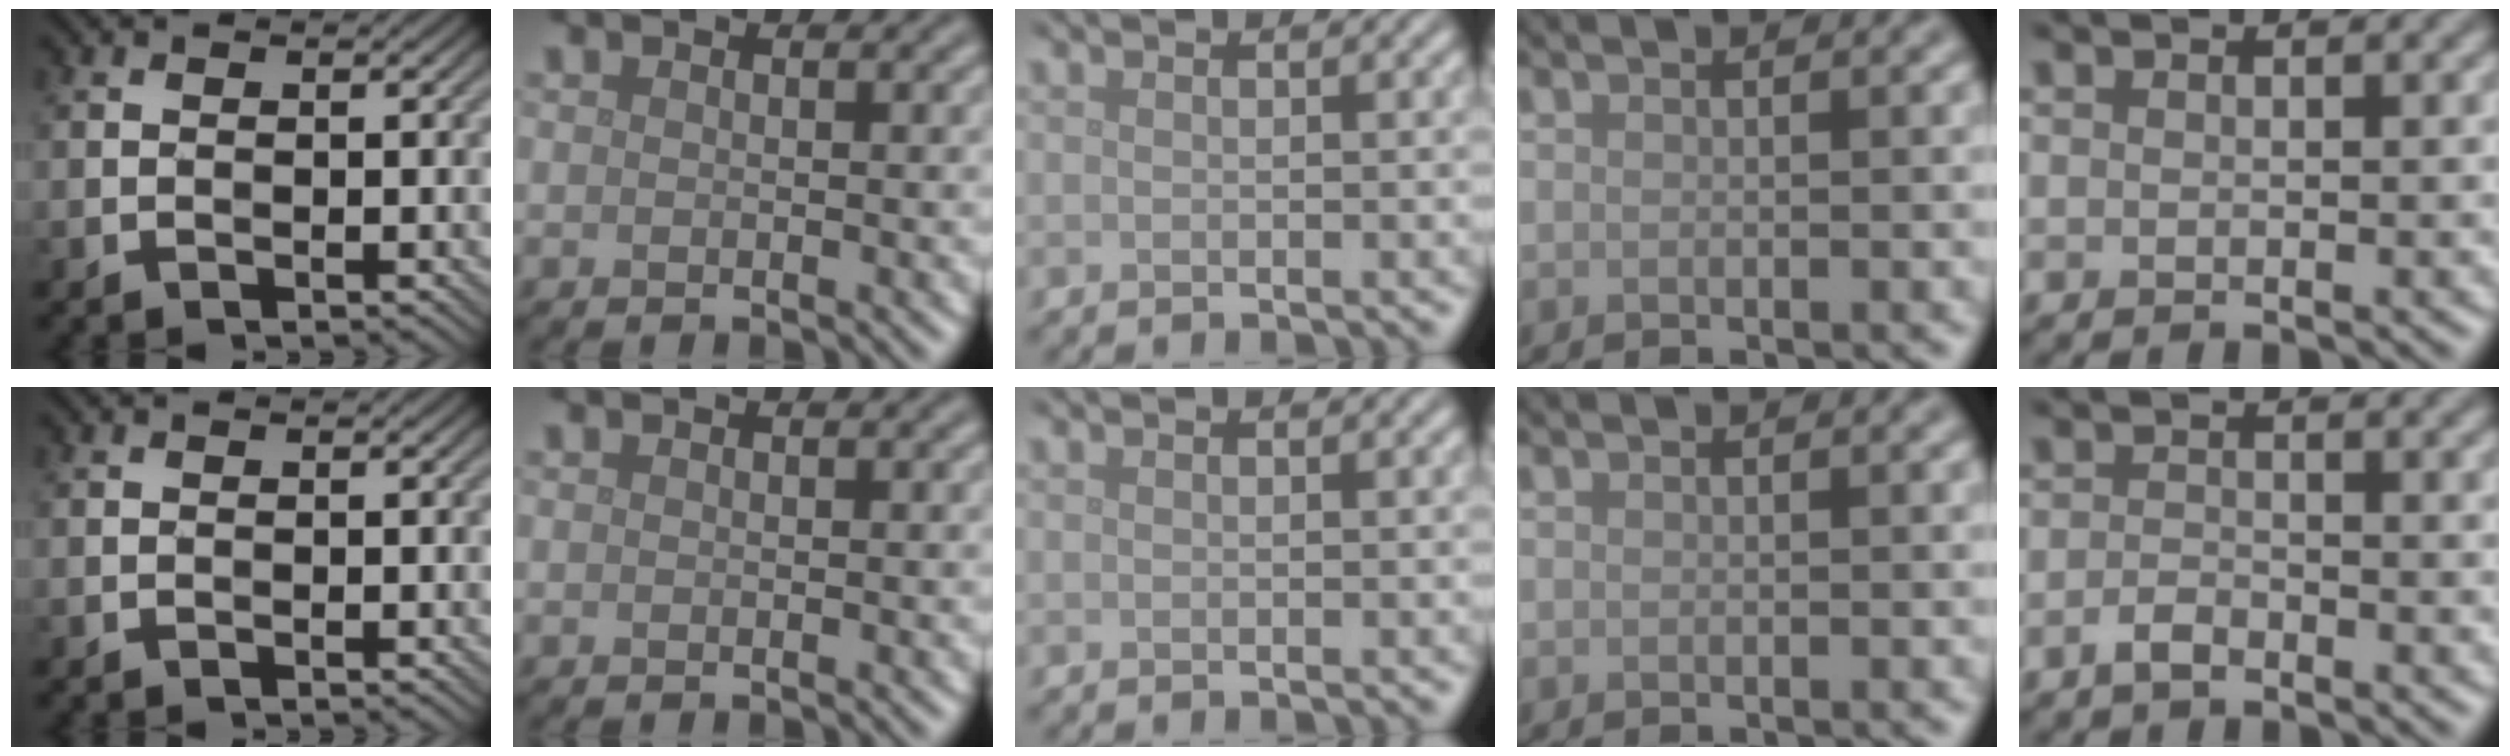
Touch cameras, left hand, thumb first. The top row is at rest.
{"little": {"total": 1.5, "force": [-1.2, 0.5, 0.7], "torque": [-0.015, 0.002, -0.028]}}